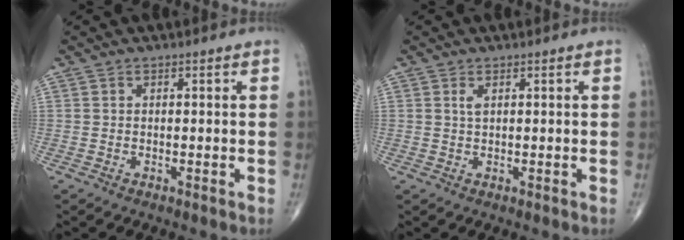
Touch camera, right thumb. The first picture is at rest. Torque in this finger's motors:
{"motor_torque": [0.20, 0.96, 0.64, 0.21, -0.01]}